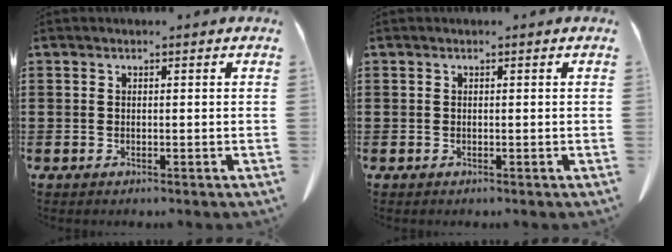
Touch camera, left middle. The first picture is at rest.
{"total": 0.0}